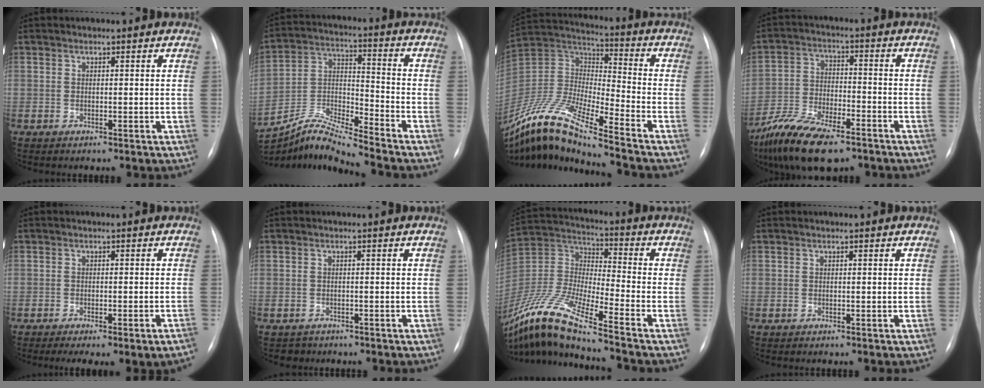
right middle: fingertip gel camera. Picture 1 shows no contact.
{"total": 11.0, "force": [-10.4, -1.3, 3.1], "torque": [-0.068, 0.018, -0.199]}
{"total": 16.9, "force": [-13.2, 0.5, 10.5], "torque": [-0.224, -0.005, -0.252]}
{"total": 13.6, "force": [-9.6, 4.6, 8.4], "torque": [-0.160, -0.015, -0.174]}
{"total": 7.0, "force": [-4.8, 0.4, 5.1], "torque": [-0.063, -0.011, -0.066]}
{"total": 1.5, "force": [-1.2, 0.8, -0.4], "torque": [-0.002, -0.001, -0.017]}
{"total": 17.0, "force": [-13.3, -0.4, 10.5], "torque": [-0.235, -0.016, -0.259]}
{"total": 0.0}